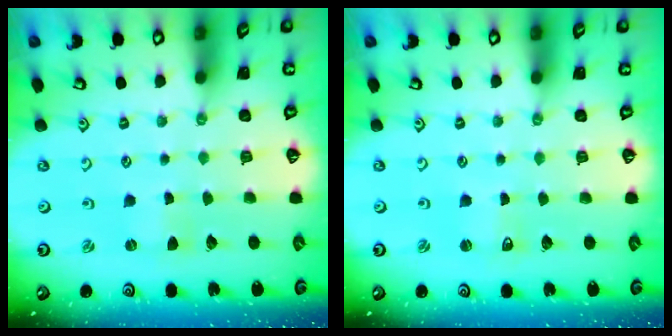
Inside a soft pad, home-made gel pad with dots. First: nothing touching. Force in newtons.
{"total": 0.6, "press": 0.6, "slide": 0.1}